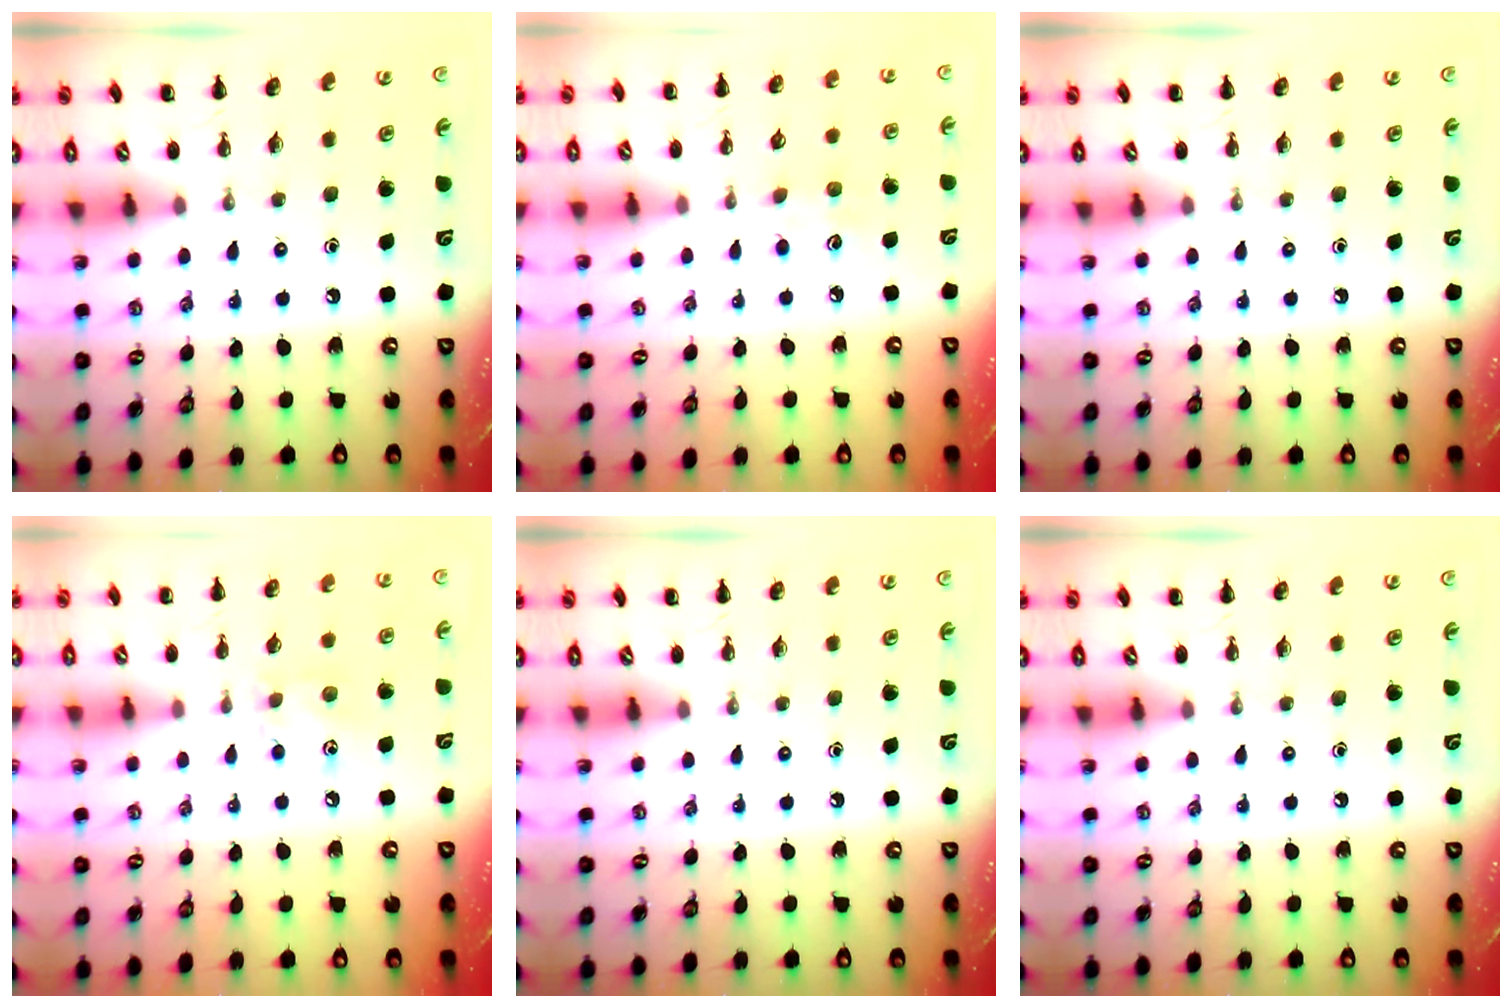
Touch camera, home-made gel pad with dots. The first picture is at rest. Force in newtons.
{"total": 4.8, "press": 4.6, "slide": 1.4}
{"total": 0.0}
{"total": 7.7, "press": 7.5, "slide": 1.3}
{"total": 0.0}
{"total": 0.0}